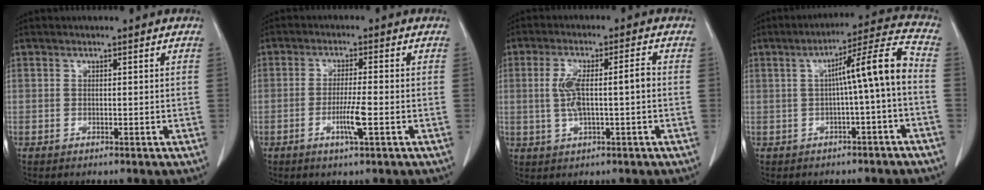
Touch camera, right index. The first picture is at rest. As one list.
[{"total": 4.7, "force": [-1.7, -0.2, 4.4], "torque": [-0.083, -0.008, -0.031]}, {"total": 7.0, "force": [-0.2, 1.4, 6.9], "torque": [-0.140, 0.018, 0.000]}, {"total": 9.0, "force": [-0.8, -0.5, 8.9], "torque": [-0.131, 0.027, -0.013]}]